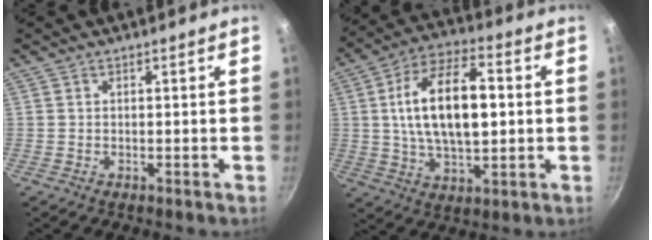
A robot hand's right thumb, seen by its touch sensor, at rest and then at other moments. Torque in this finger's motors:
{"motor_torque": [-0.81, 1.89, 1.27, 0.51, 0.48]}